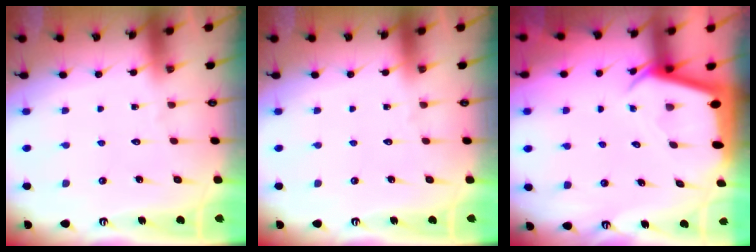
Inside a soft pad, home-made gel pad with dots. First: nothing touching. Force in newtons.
{"total": 0.0}
{"total": 2.6, "press": 2.6, "slide": 0.2}